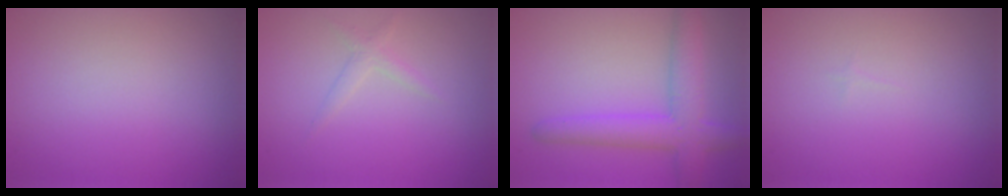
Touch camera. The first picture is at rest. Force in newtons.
{"total": 1.2, "press": 1.2, "slide": 0.1}
{"total": 4.9, "press": 4.9, "slide": 0.3}
{"total": 0.0}